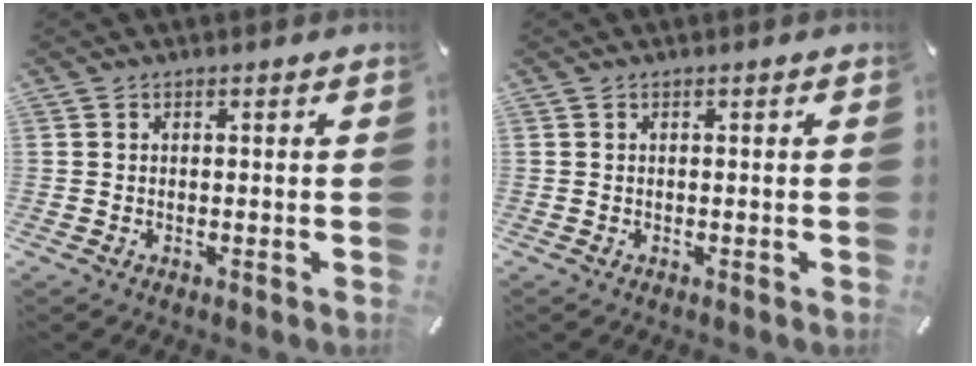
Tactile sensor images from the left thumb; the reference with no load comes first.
{"total": 0.0}